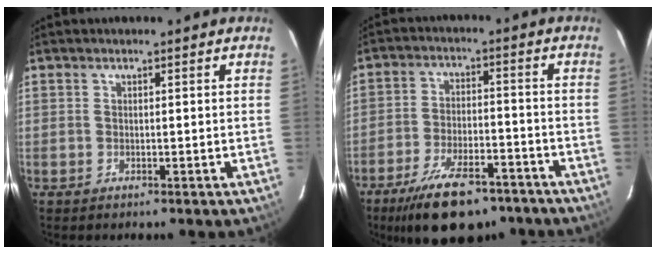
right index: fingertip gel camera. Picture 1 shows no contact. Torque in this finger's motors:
{"motor_torque": [1.10, -1.04, 0.61, 0.13]}